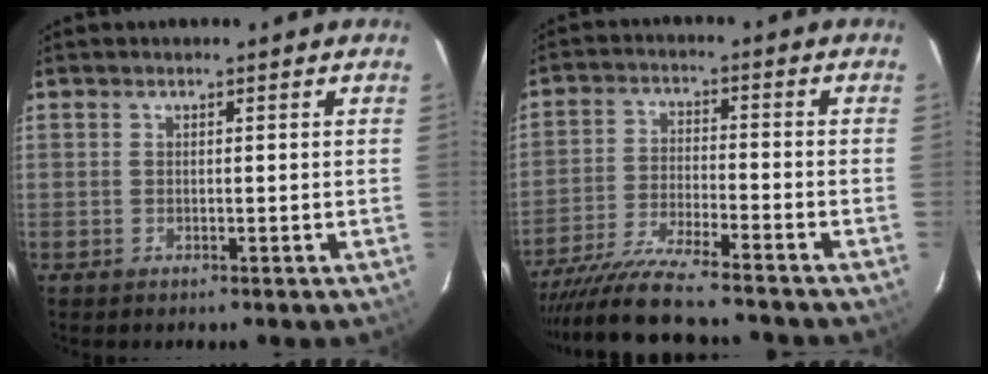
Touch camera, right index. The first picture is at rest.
{"total": 13.7, "force": [-12.5, 0.1, 5.6], "torque": [-0.118, -0.024, -0.218]}